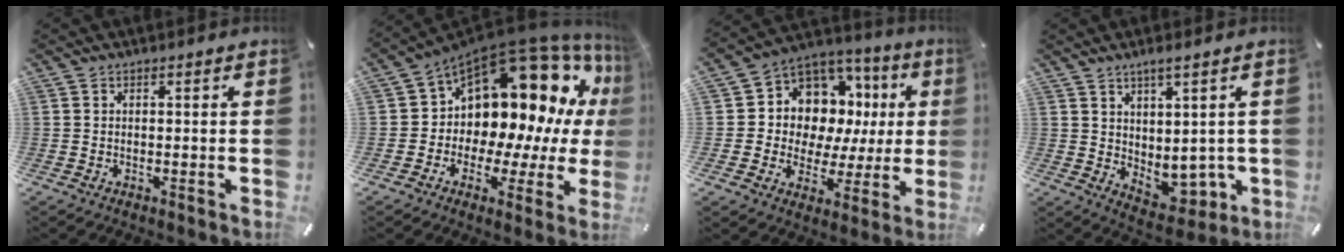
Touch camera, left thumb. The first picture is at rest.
{"total": 16.3, "force": [7.5, 10.4, 10.1], "torque": [-0.144, -0.083, 0.132]}
{"total": 10.1, "force": [3.6, 9.0, 2.8], "torque": [-0.048, -0.054, 0.075]}
{"total": 6.9, "force": [2.3, 4.1, 5.1], "torque": [-0.064, -0.022, 0.049]}